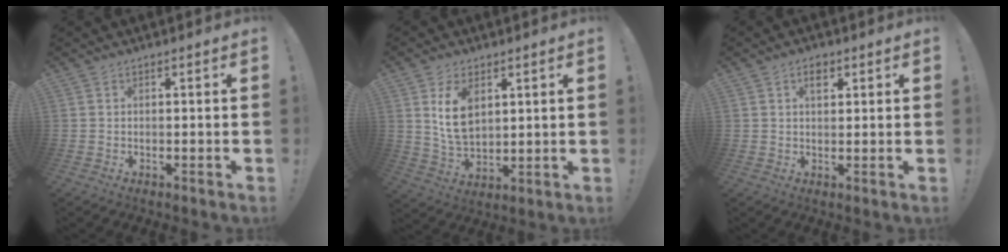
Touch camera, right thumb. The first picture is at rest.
{"total": 10.1, "force": [4.1, 6.6, 6.6], "torque": [-0.104, -0.010, 0.077]}
{"total": 3.4, "force": [1.6, 2.0, 2.2], "torque": [-0.034, 0.000, 0.025]}